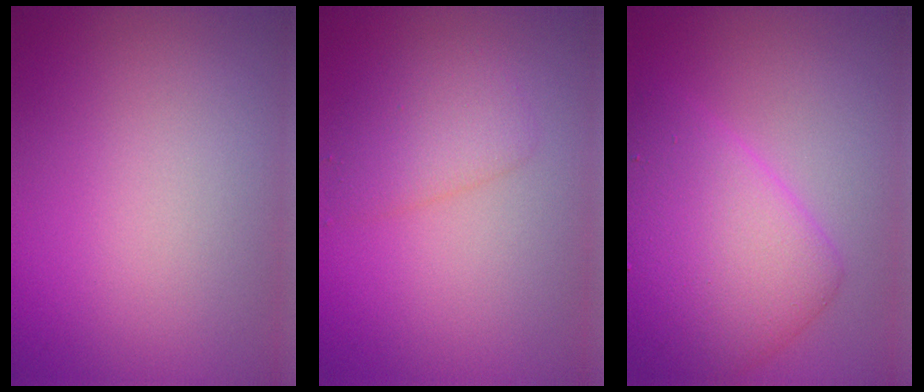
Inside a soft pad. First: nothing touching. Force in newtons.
{"total": 2.4, "press": 2.4, "slide": 0.1}
{"total": 6.6, "press": 6.6, "slide": 0.1}